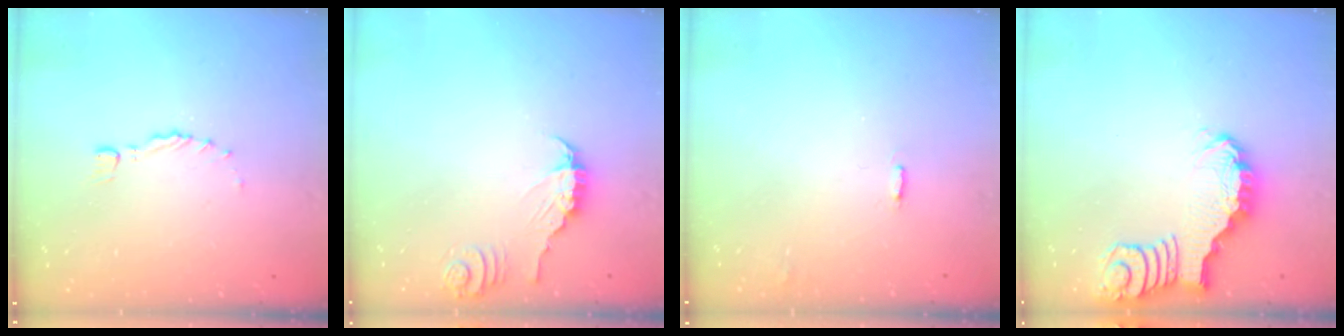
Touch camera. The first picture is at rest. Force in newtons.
{"total": 3.9, "press": 3.9, "slide": 0.2}
{"total": 1.9, "press": 1.9, "slide": 0.1}
{"total": 2.7, "press": 2.7, "slide": 0.4}